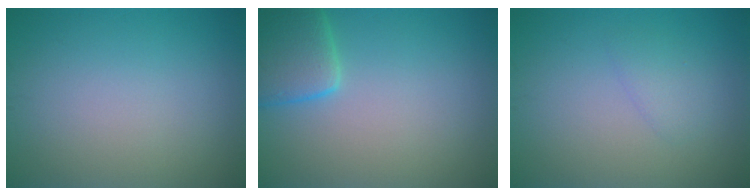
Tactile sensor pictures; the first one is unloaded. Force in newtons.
{"total": 4.1, "press": 4.1, "slide": 0.3}
{"total": 1.3, "press": 1.3, "slide": 0.1}